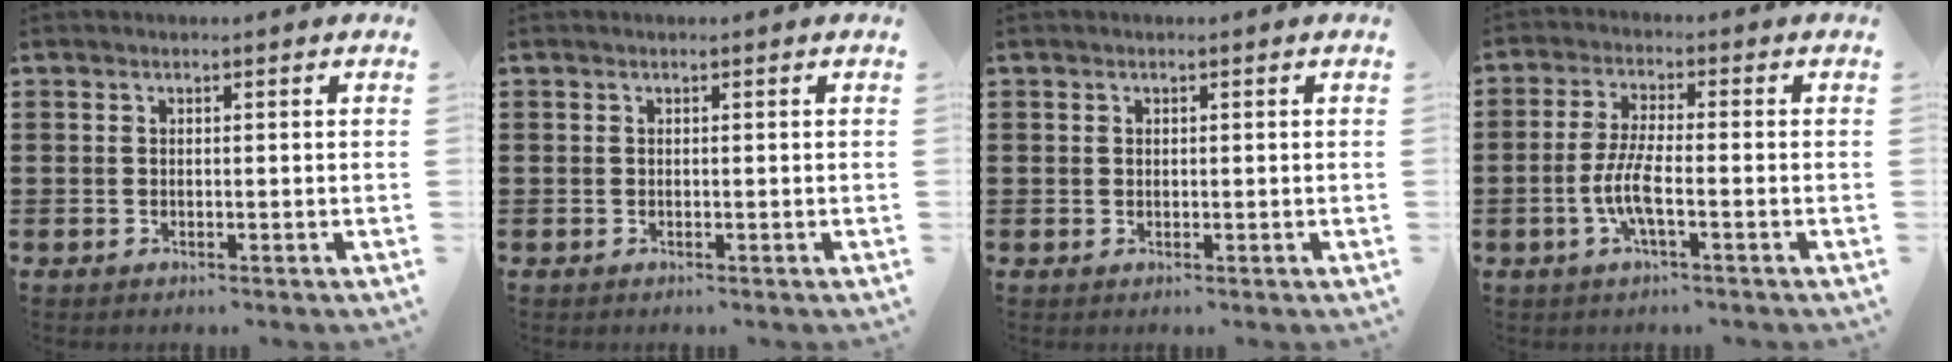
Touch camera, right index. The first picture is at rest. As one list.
[{"total": 0.0}, {"total": 0.5, "force": [0.2, 0.5, 0.2], "torque": [-0.004, 0.002, 0.005]}, {"total": 5.6, "force": [-1.8, 1.1, 5.2], "torque": [-0.125, -0.011, -0.044]}]